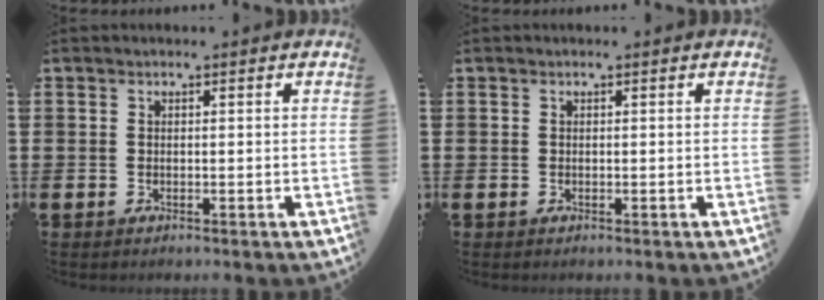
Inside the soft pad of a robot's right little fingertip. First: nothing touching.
{"total": 0.0}